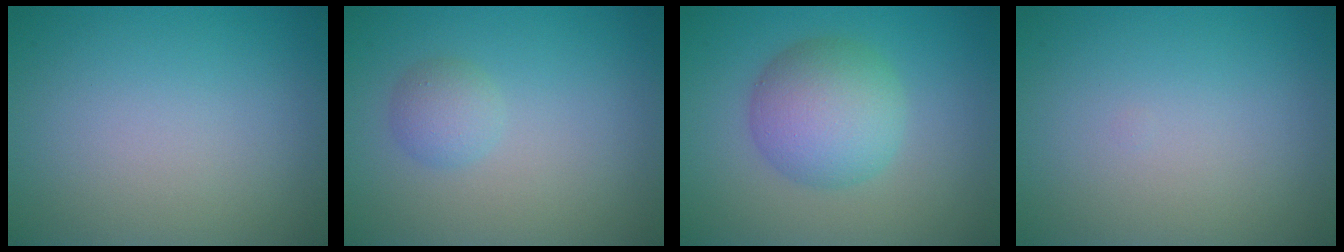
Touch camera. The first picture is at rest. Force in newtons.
{"total": 1.7, "press": 1.7, "slide": 0.1}
{"total": 5.6, "press": 5.6, "slide": 0.1}
{"total": 0.0}